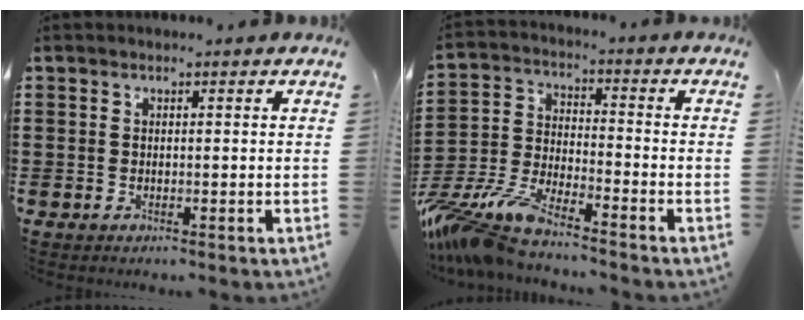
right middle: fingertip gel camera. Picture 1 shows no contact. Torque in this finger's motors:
{"motor_torque": [2.14, 0.00, 0.36, 0.21]}